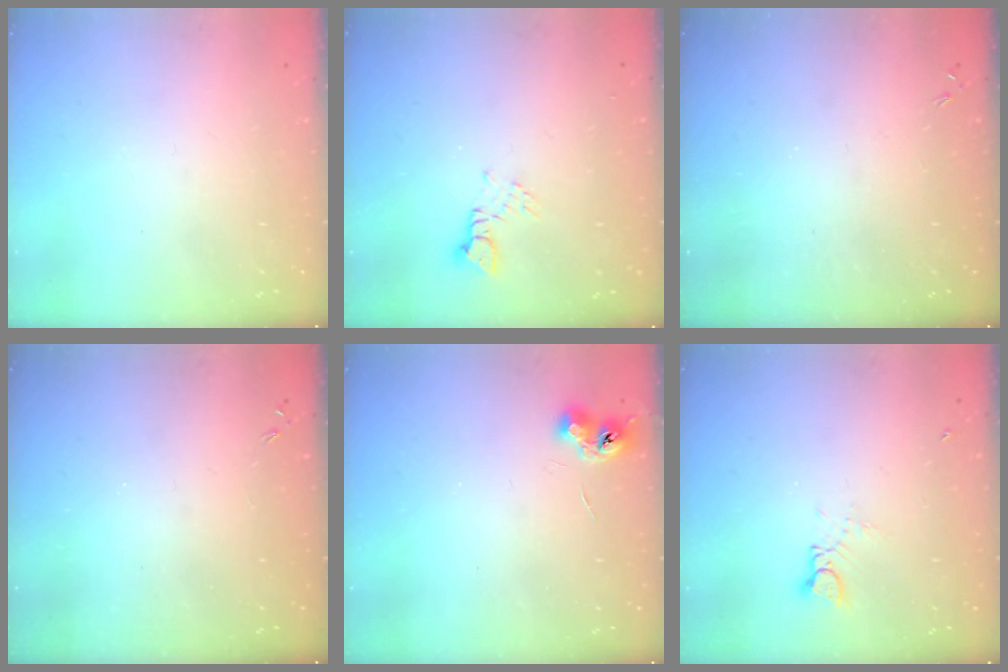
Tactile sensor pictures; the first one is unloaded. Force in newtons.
{"total": 2.2, "press": 2.2, "slide": 0.1}
{"total": 0.0}
{"total": 0.0}
{"total": 6.5, "press": 6.4, "slide": 0.9}
{"total": 2.7, "press": 2.7, "slide": 0.2}